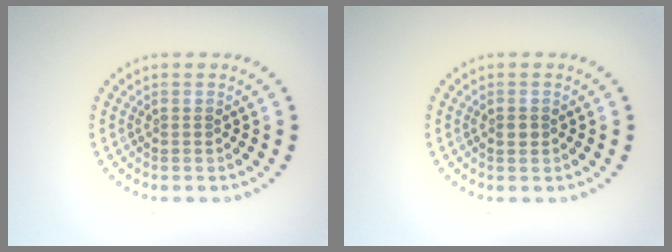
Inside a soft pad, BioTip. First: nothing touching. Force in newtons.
{"total": 1.2, "press": 1.1, "slide": 0.3}